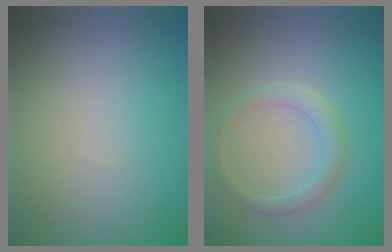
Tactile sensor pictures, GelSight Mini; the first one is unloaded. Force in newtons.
{"total": 2.0, "press": 2.0, "slide": 0.3}